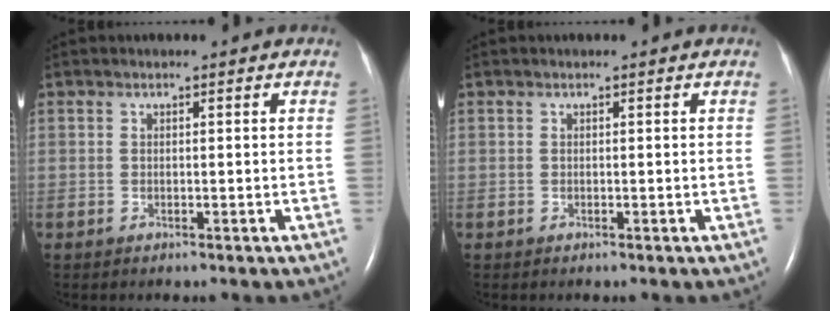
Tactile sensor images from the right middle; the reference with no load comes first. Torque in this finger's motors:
{"motor_torque": [0.07, -0.06, 0.00, 0.00]}